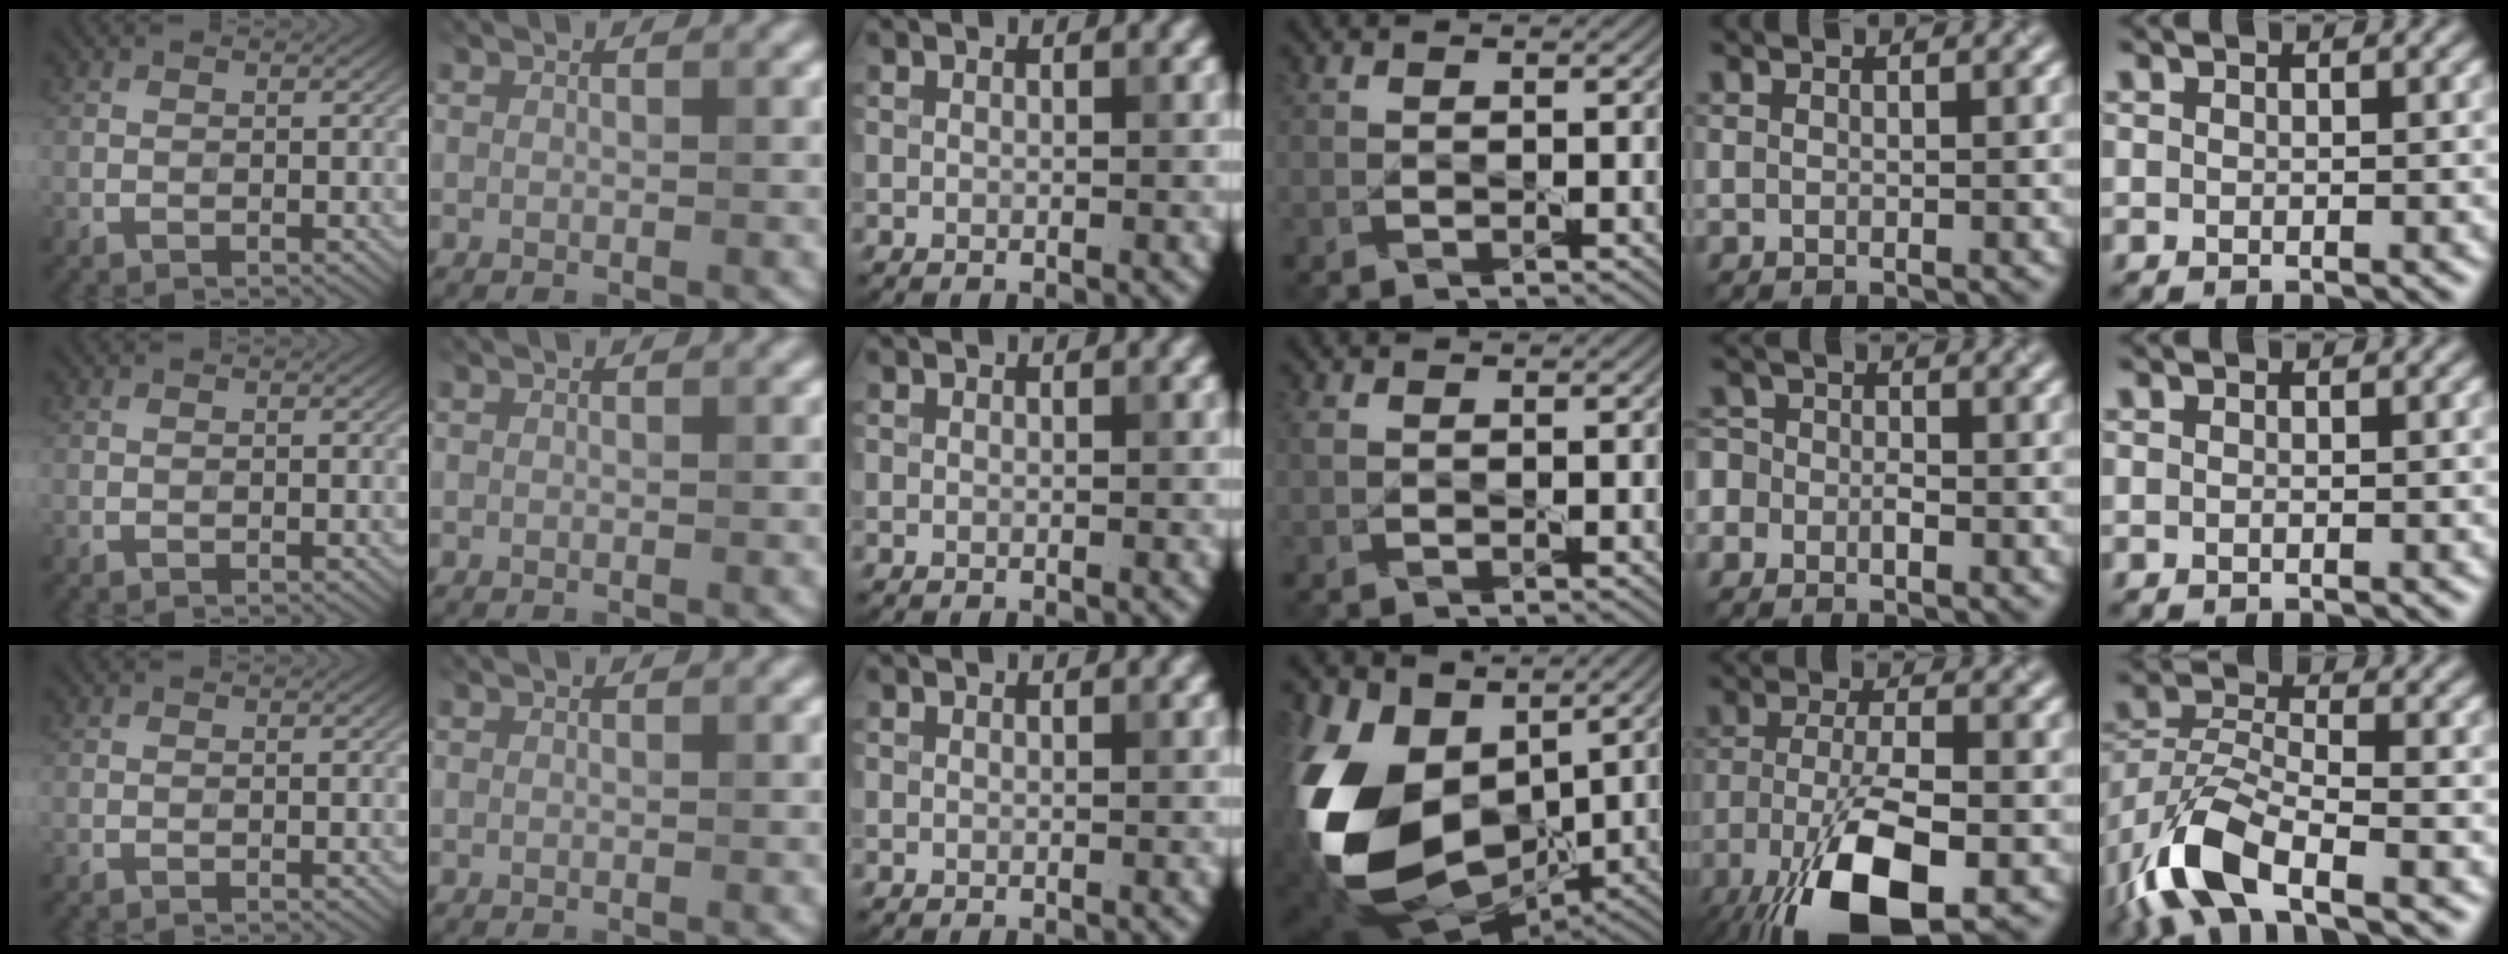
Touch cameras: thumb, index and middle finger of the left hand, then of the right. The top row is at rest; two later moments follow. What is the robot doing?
{"motion": "lift_and_place", "object": "knife"}